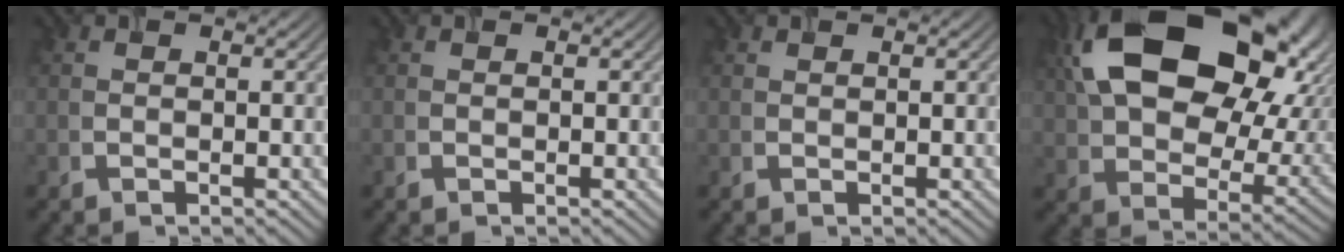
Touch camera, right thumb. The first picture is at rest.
{"total": 0.0}
{"total": 0.0}
{"total": 21.0, "force": [7.6, 13.1, 14.6], "torque": [-0.299, 0.015, 0.144]}